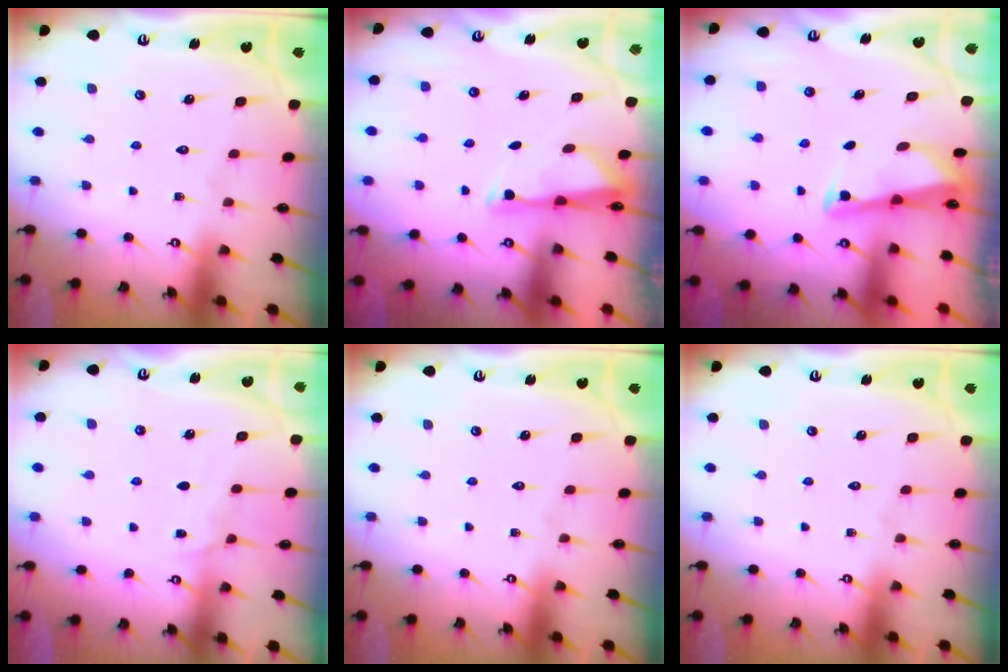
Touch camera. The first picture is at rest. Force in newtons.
{"total": 3.0, "press": 2.9, "slide": 0.5}
{"total": 2.6, "press": 2.6, "slide": 0.1}
{"total": 6.1, "press": 6.1, "slide": 0.5}
{"total": 0.0}
{"total": 0.0}